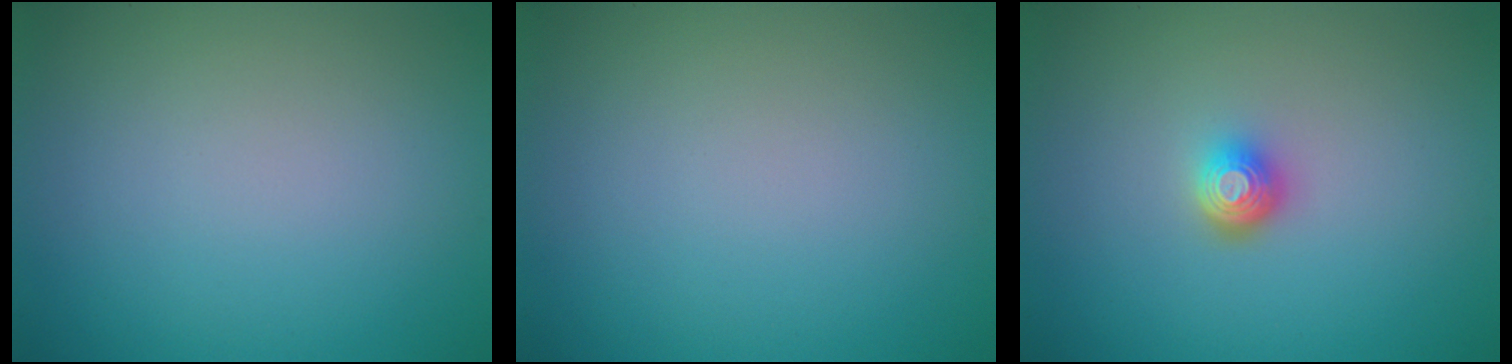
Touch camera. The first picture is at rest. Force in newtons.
{"total": 0.0}
{"total": 1.9, "press": 1.4, "slide": 1.2}